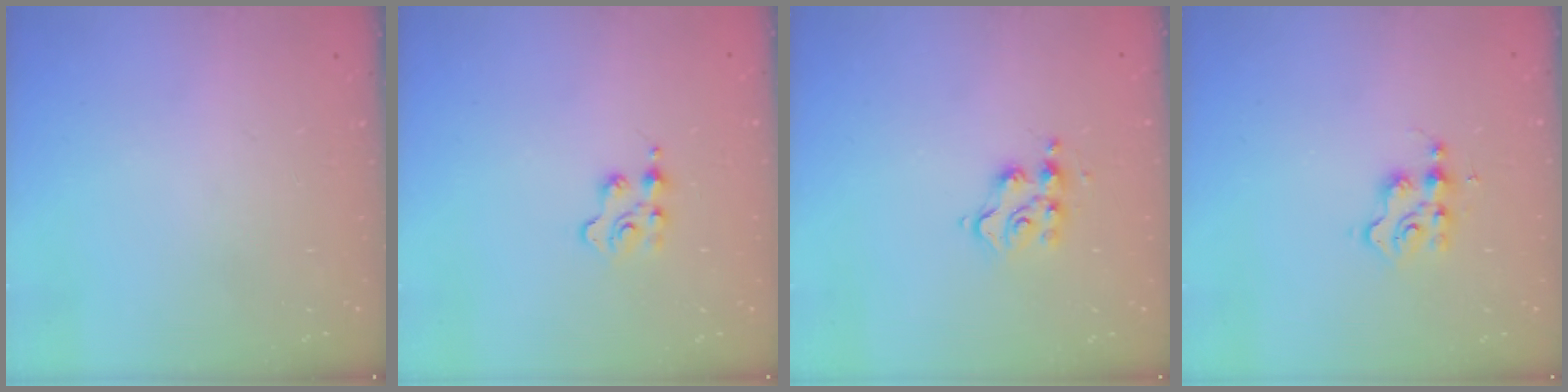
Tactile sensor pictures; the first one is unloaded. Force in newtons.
{"total": 2.4, "press": 2.4, "slide": 0.4}
{"total": 6.5, "press": 6.5, "slide": 0.1}
{"total": 2.6, "press": 2.5, "slide": 0.7}